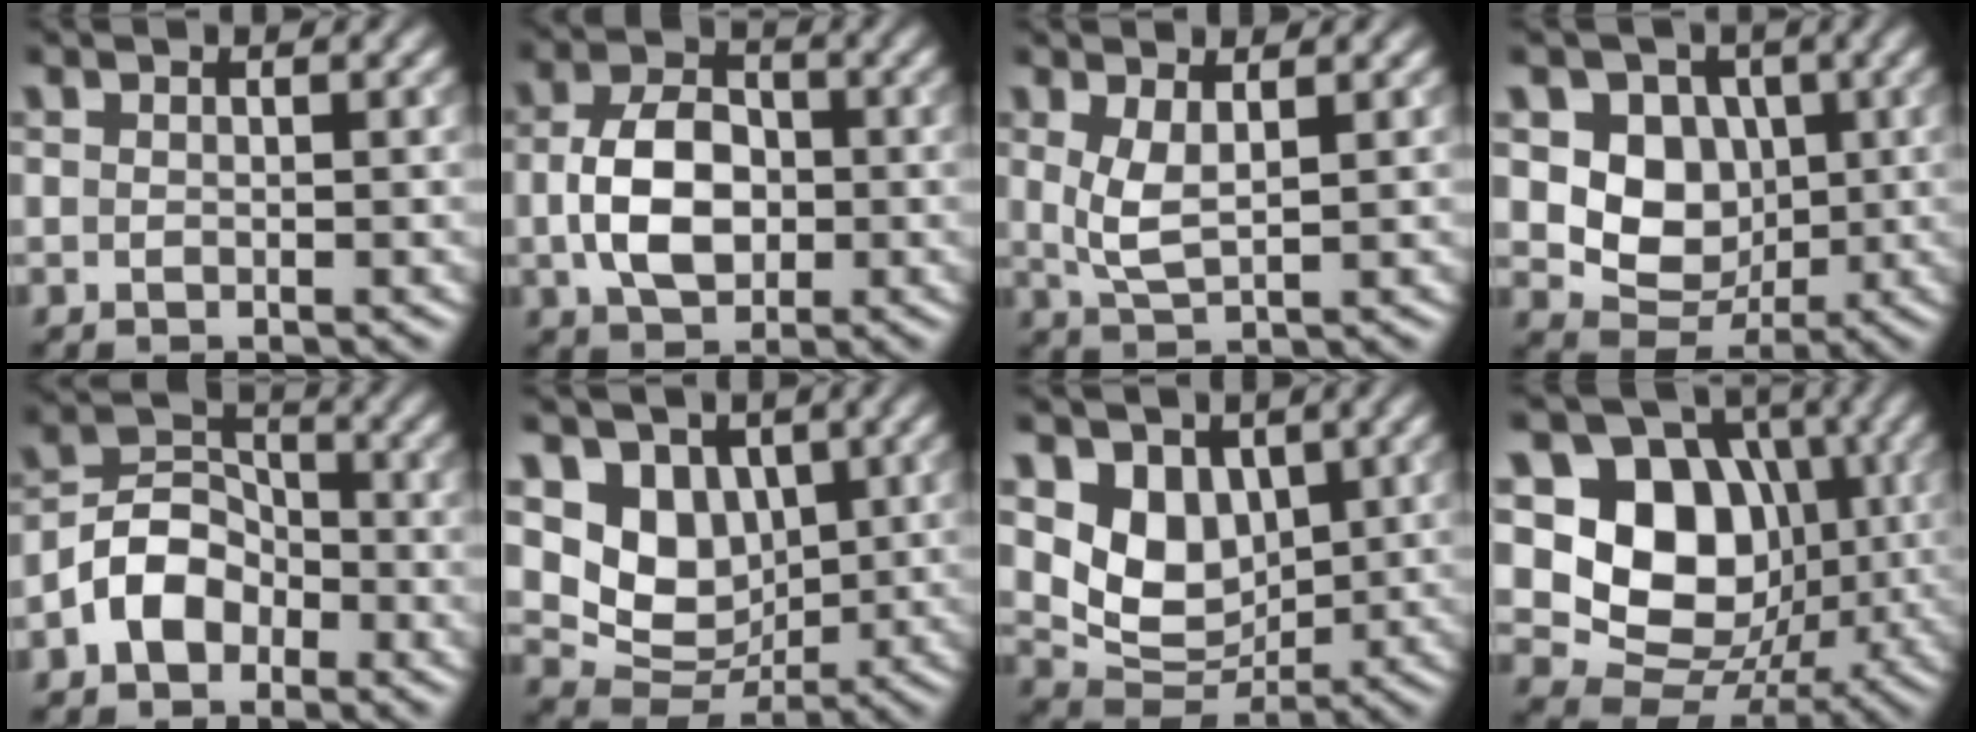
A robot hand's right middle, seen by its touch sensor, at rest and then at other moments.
{"total": 5.9, "force": [-0.6, 4.0, 4.4], "torque": [-0.087, -0.001, -0.014]}
{"total": 2.7, "force": [0.9, 0.8, 2.4], "torque": [-0.055, -0.004, 0.022]}
{"total": 6.1, "force": [0.9, 5.0, 3.4], "torque": [-0.054, -0.005, 0.004]}
{"total": 4.4, "force": [-2.3, 3.1, 2.2], "torque": [-0.039, 0.008, -0.052]}
{"total": 6.0, "force": [1.8, 4.7, 3.3], "torque": [-0.054, -0.015, 0.026]}
{"total": 5.6, "force": [1.8, 4.2, 3.2], "torque": [-0.058, -0.016, 0.034]}
{"total": 10.6, "force": [1.1, 8.5, 6.3], "torque": [-0.102, -0.011, 0.010]}